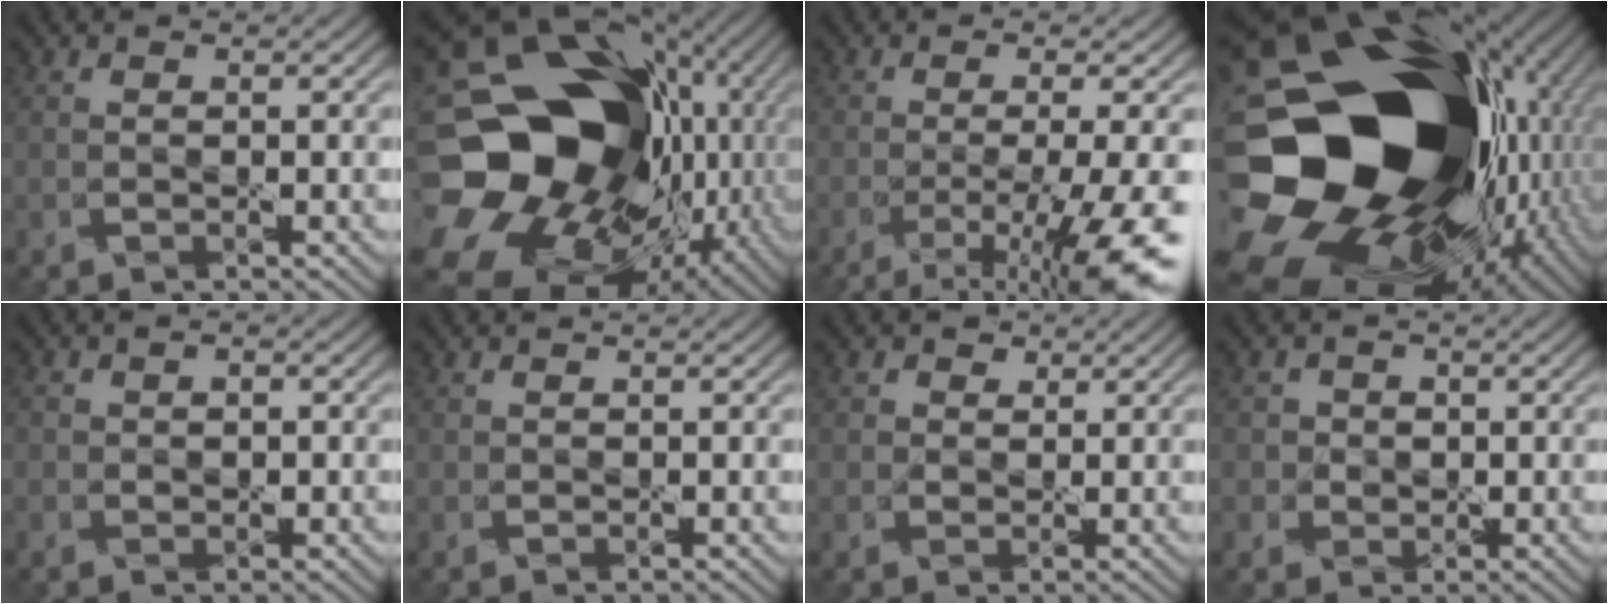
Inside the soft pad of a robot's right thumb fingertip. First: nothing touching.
{"total": 24.2, "force": [-1.7, 20.1, 13.4], "torque": [-0.297, -0.055, -0.041]}
{"total": 11.5, "force": [-5.7, 2.4, 9.7], "torque": [-0.170, -0.010, -0.087]}
{"total": 24.3, "force": [-1.9, 18.6, 15.5], "torque": [-0.278, -0.083, -0.066]}
{"total": 1.5, "force": [-0.3, 1.4, 0.6], "torque": [-0.006, 0.005, -0.006]}
{"total": 0.0}
{"total": 1.8, "force": [0.9, 1.6, 0.1], "torque": [-0.003, 0.004, 0.008]}
{"total": 2.5, "force": [0.2, 2.5, 0.3], "torque": [-0.005, 0.006, -0.006]}